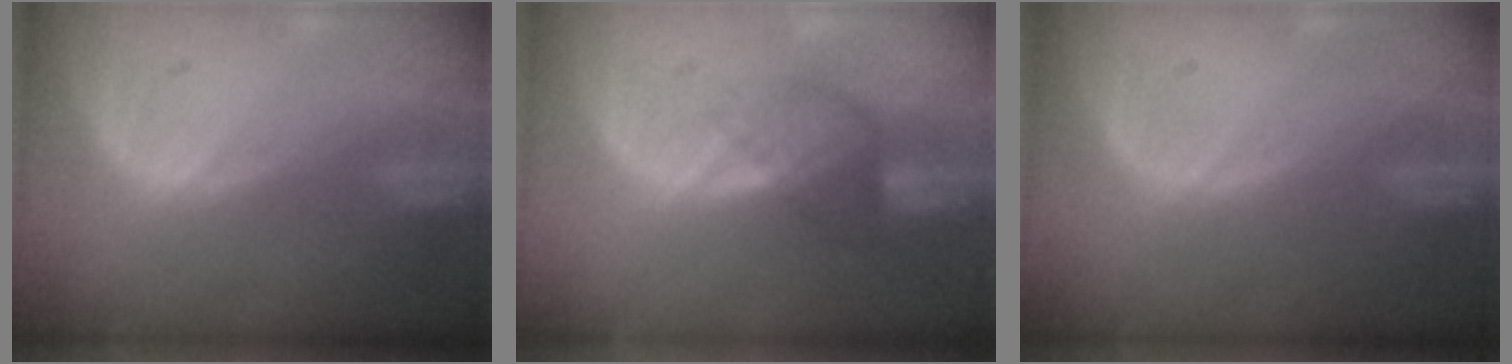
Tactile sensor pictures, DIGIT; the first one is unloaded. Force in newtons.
{"total": 4.5, "press": 3.9, "slide": 2.3}
{"total": 0.0}